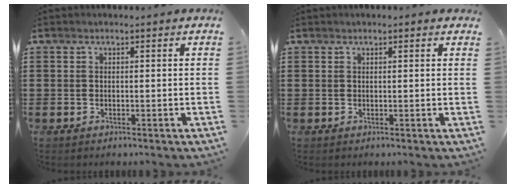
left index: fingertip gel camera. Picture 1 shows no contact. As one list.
[{"total": 0.6, "force": [0.5, 0.1, 0.4], "torque": [-0.010, 0.002, 0.009]}]